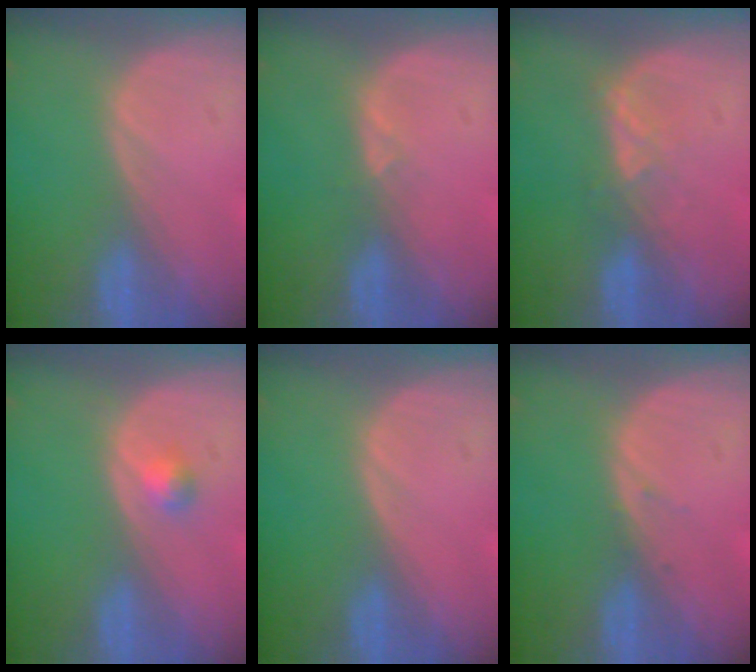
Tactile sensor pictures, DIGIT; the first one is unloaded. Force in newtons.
{"total": 0.9, "press": 0.9, "slide": 0.3}
{"total": 2.9, "press": 2.8, "slide": 0.7}
{"total": 1.8, "press": 1.6, "slide": 0.9}
{"total": 0.0}
{"total": 0.7, "press": 0.4, "slide": 0.5}